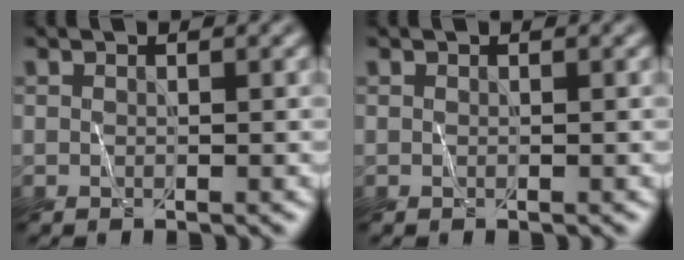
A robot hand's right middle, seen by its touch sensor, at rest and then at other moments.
{"total": 0.0}